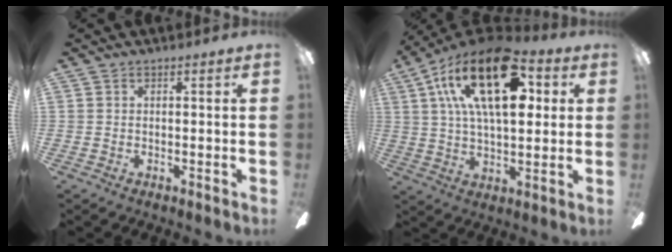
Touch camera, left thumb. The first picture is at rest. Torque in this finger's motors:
{"motor_torque": [-0.11, 1.71, 1.38, -1.39, 0.71]}